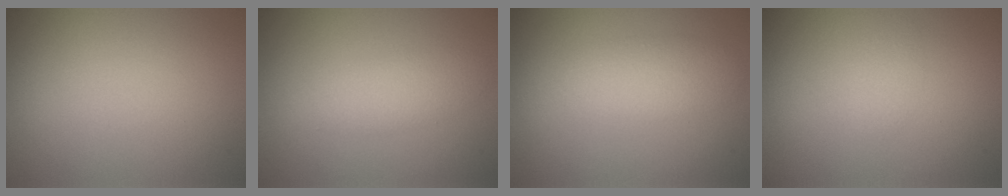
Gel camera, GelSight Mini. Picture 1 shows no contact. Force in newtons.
{"total": 2.1, "press": 2.1, "slide": 0.1}
{"total": 2.9, "press": 2.9, "slide": 0.2}
{"total": 0.8, "press": 0.8, "slide": 0.0}